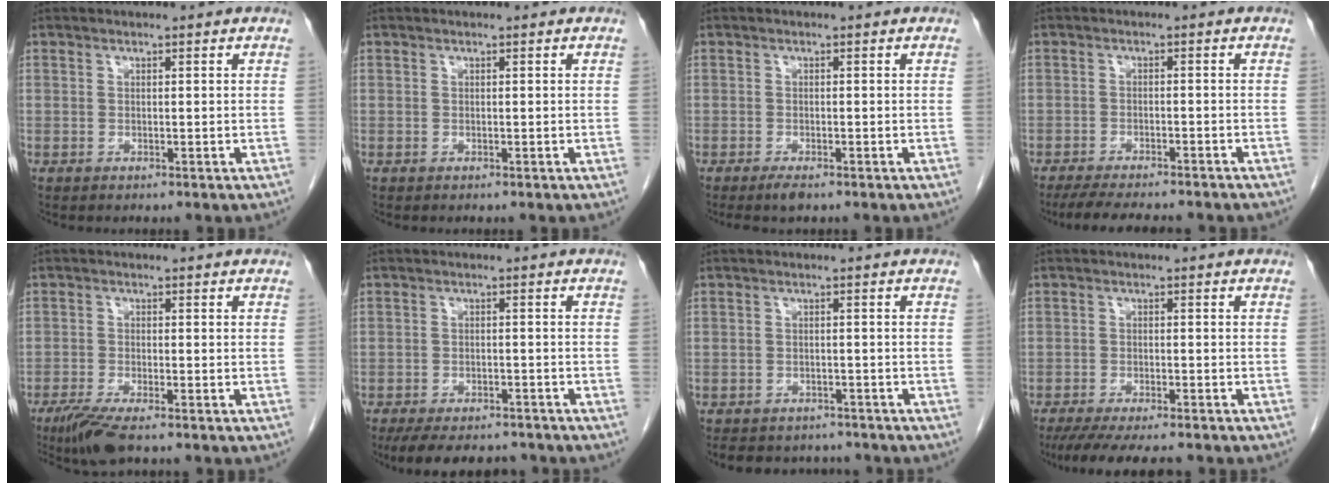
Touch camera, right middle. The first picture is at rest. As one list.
[{"total": 0.0}, {"total": 1.9, "force": [-1.4, 0.4, 1.2], "torque": [-0.024, -0.005, -0.023]}, {"total": 11.5, "force": [-10.0, 1.9, 5.4], "torque": [-0.076, -0.014, -0.136]}, {"total": 5.5, "force": [-4.0, 0.7, 3.7], "torque": [-0.071, -0.015, -0.071]}, {"total": 11.2, "force": [-9.7, 3.6, 4.3], "torque": [-0.077, -0.004, -0.130]}, {"total": 8.6, "force": [-7.7, 3.2, 1.8], "torque": [-0.032, 0.006, -0.094]}, {"total": 11.3, "force": [-9.8, 1.7, 5.5], "torque": [-0.080, -0.021, -0.139]}]